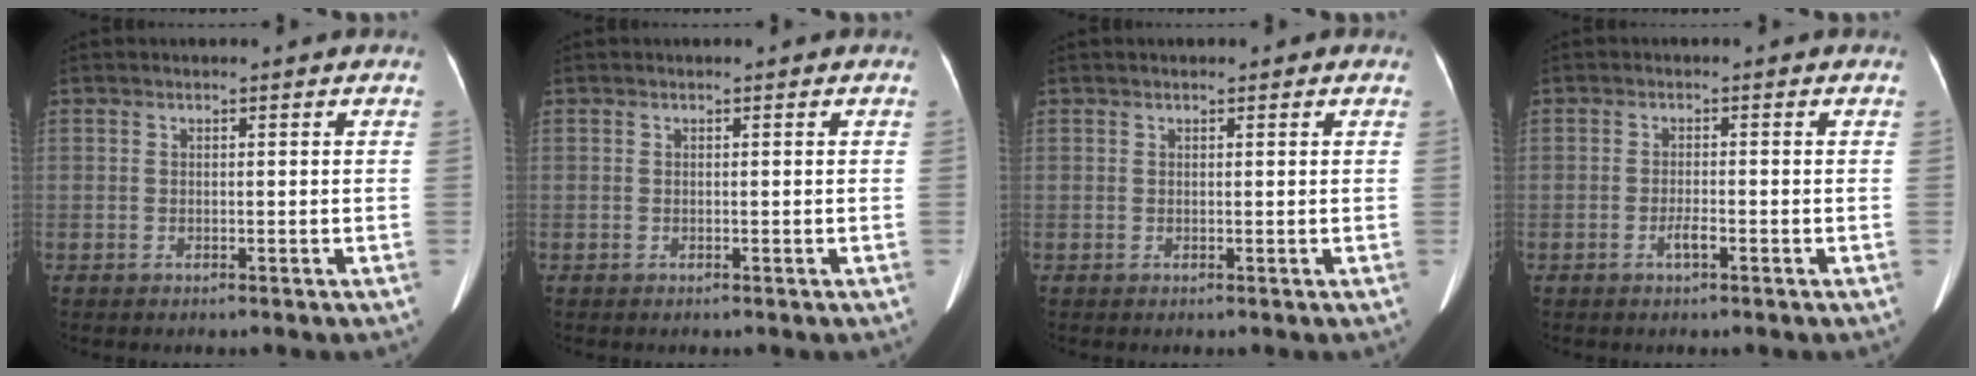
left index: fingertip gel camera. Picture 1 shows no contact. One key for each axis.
{"total": 0.0}
{"total": 0.8, "fx": 0.6, "fy": 0.3, "fz": 0.4, "tx": -0.011, "ty": 0.008, "tz": 0.006}
{"total": 1.6, "fx": -0.9, "fy": 0.2, "fz": 1.3, "tx": -0.025, "ty": 0.000, "tz": -0.017}